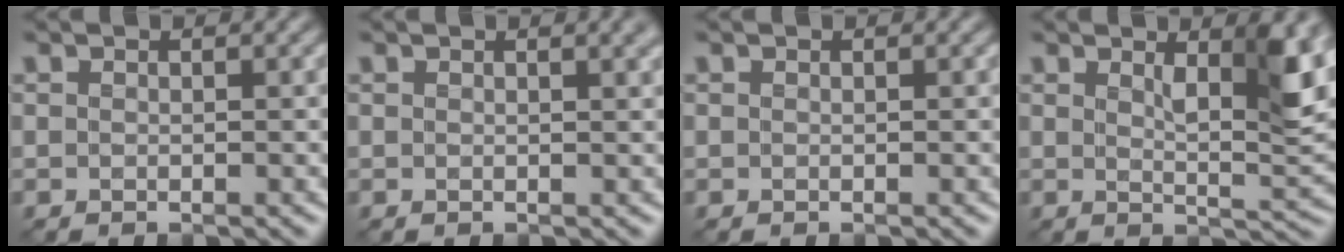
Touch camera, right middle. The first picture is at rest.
{"total": 1.9, "force": [1.1, 0.8, 1.4], "torque": [-0.003, 0.003, 0.012]}
{"total": 0.0}
{"total": 5.7, "force": [2.0, 1.7, 5.1], "torque": [-0.071, -0.007, 0.033]}